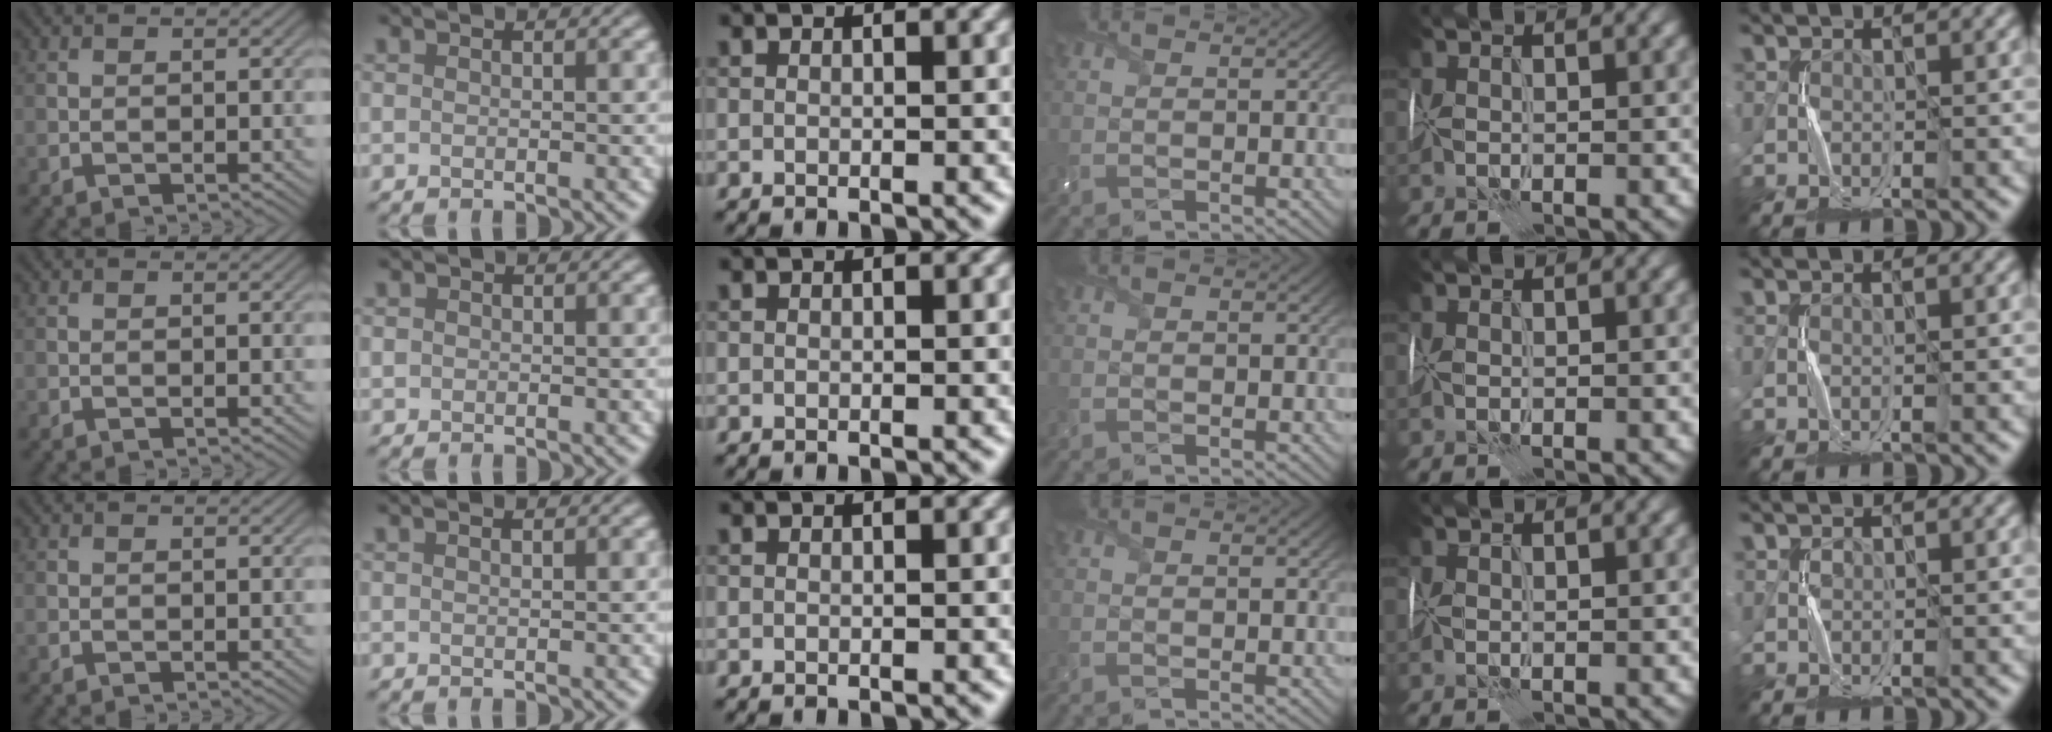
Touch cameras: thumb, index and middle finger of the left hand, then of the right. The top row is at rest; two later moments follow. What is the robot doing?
{"motion": "wrap", "object": "felt sheet"}